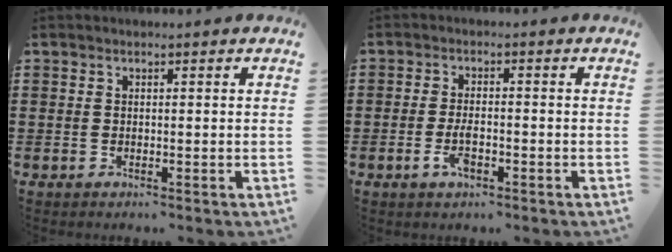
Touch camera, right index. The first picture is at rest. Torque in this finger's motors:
{"motor_torque": [1.10, 1.04, 0.34, 0.08]}